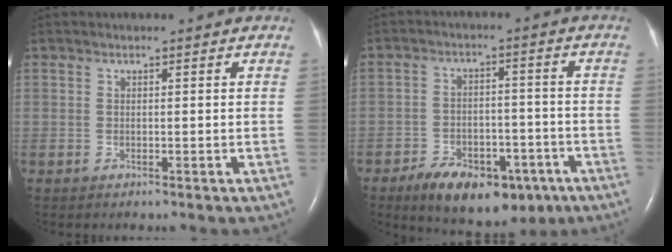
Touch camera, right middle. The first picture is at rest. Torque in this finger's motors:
{"motor_torque": [0.28, -0.27, 0.07, 0.04]}